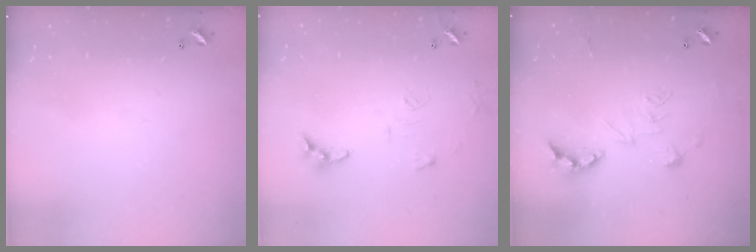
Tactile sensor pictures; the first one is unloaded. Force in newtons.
{"total": 9.3, "press": 9.3, "slide": 0.6}
{"total": 2.5, "press": 2.0, "slide": 1.5}